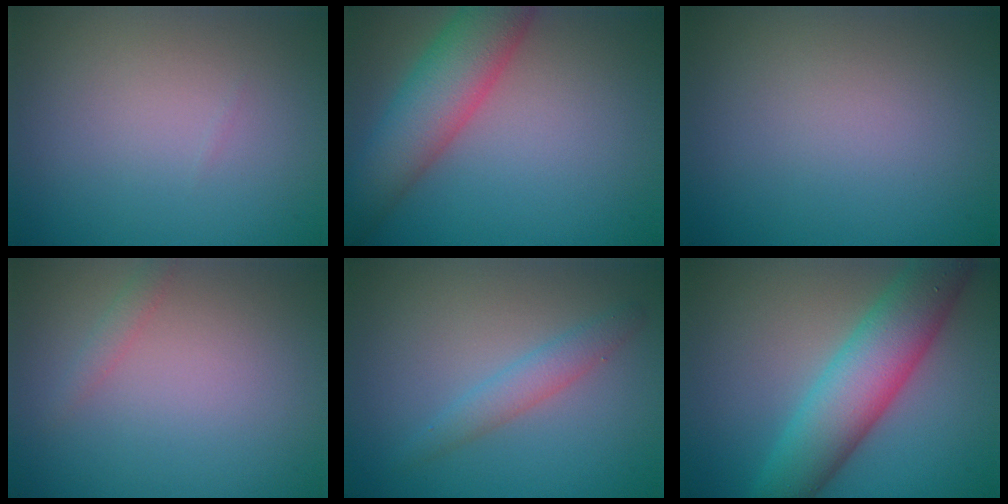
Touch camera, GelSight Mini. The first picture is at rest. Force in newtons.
{"total": 7.1, "press": 7.0, "slide": 0.2}
{"total": 0.0}
{"total": 0.9, "press": 0.9, "slide": 0.0}
{"total": 2.9, "press": 2.9, "slide": 0.4}
{"total": 8.1, "press": 8.1, "slide": 0.2}